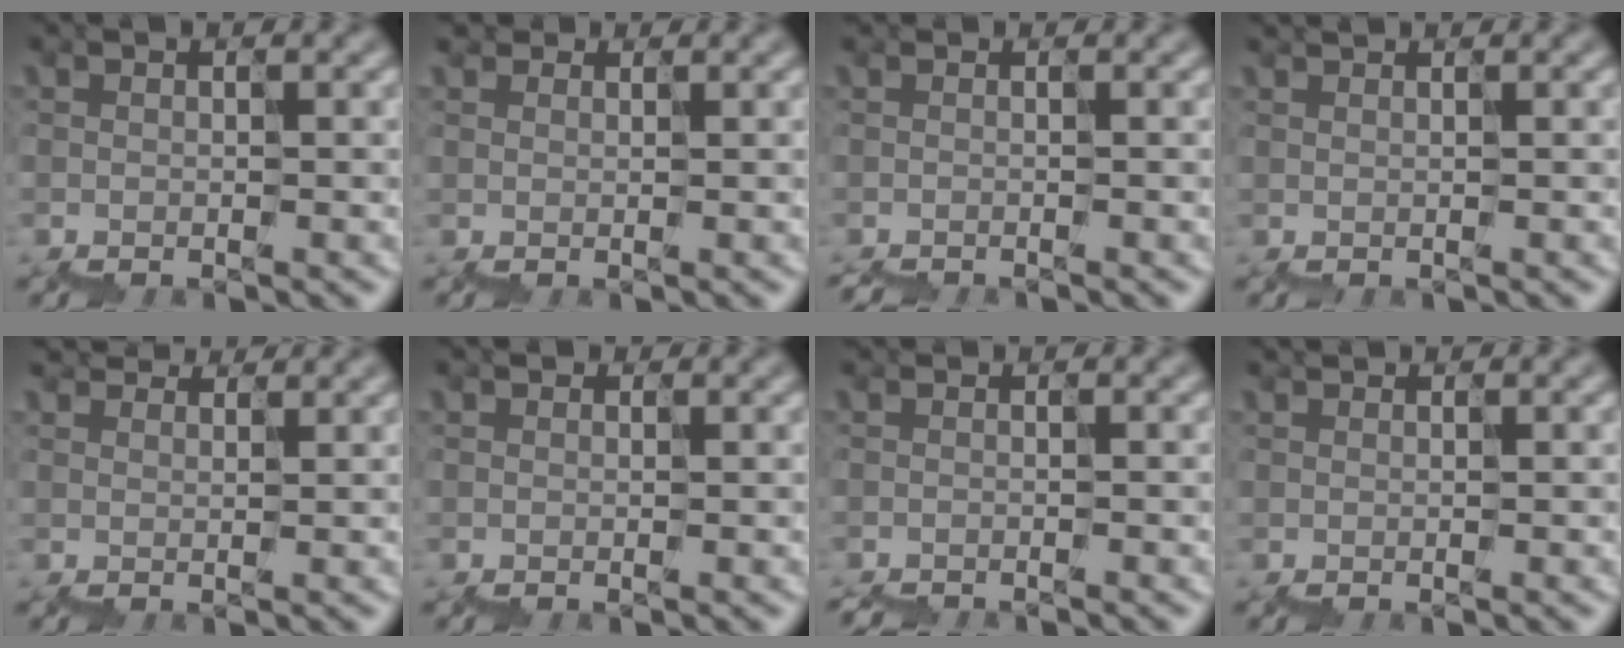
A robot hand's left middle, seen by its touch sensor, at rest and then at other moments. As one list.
[{"total": 1.7, "force": [1.5, 0.7, 0.0], "torque": [-0.001, 0.014, 0.021]}, {"total": 0.9, "force": [-0.8, 0.2, 0.0], "torque": [0.013, -0.005, -0.008]}, {"total": 0.9, "force": [0.8, 0.4, 0.2], "torque": [0.004, 0.013, 0.008]}, {"total": 4.8, "force": [4.4, 1.5, 1.2], "torque": [-0.030, 0.035, 0.050]}, {"total": 0.7, "force": [0.5, 0.5, 0.1], "torque": [0.008, 0.013, 0.006]}, {"total": 1.2, "force": [-1.1, 0.3, 0.2], "torque": [0.014, -0.007, -0.008]}, {"total": 0.9, "force": [0.8, 0.3, 0.1], "torque": [0.003, 0.013, 0.008]}]